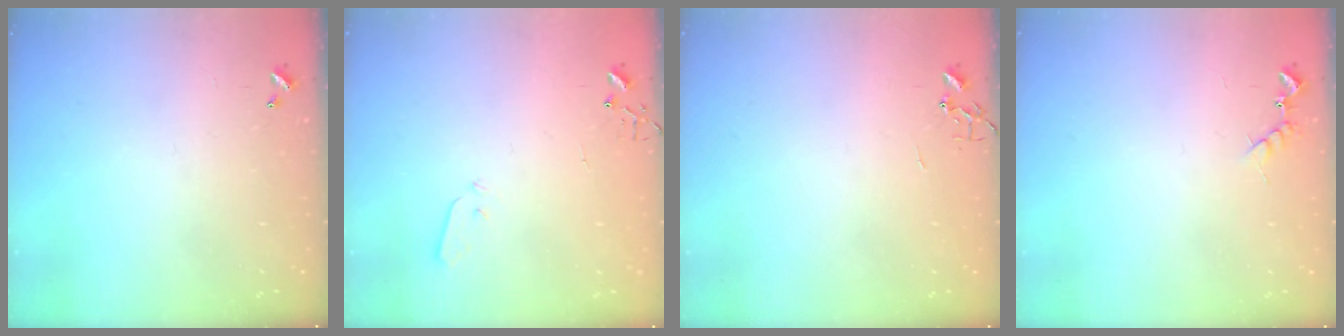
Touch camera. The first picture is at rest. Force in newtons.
{"total": 3.0, "press": 2.9, "slide": 0.7}
{"total": 0.0}
{"total": 6.0, "press": 6.0, "slide": 0.6}